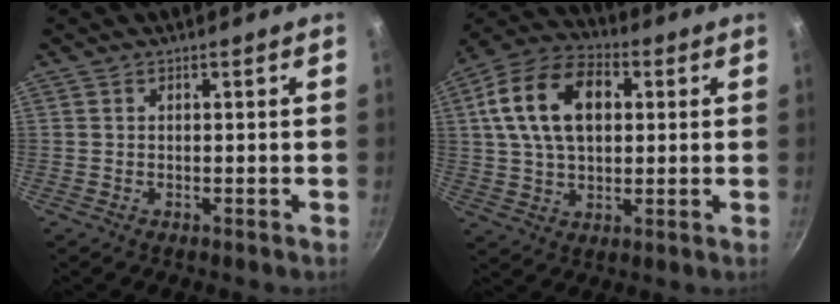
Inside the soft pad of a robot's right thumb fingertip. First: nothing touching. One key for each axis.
{"total": 16.8, "fx": 3.7, "fy": 10.8, "fz": 12.3, "tx": -0.201, "ty": 0.017, "tz": 0.052}